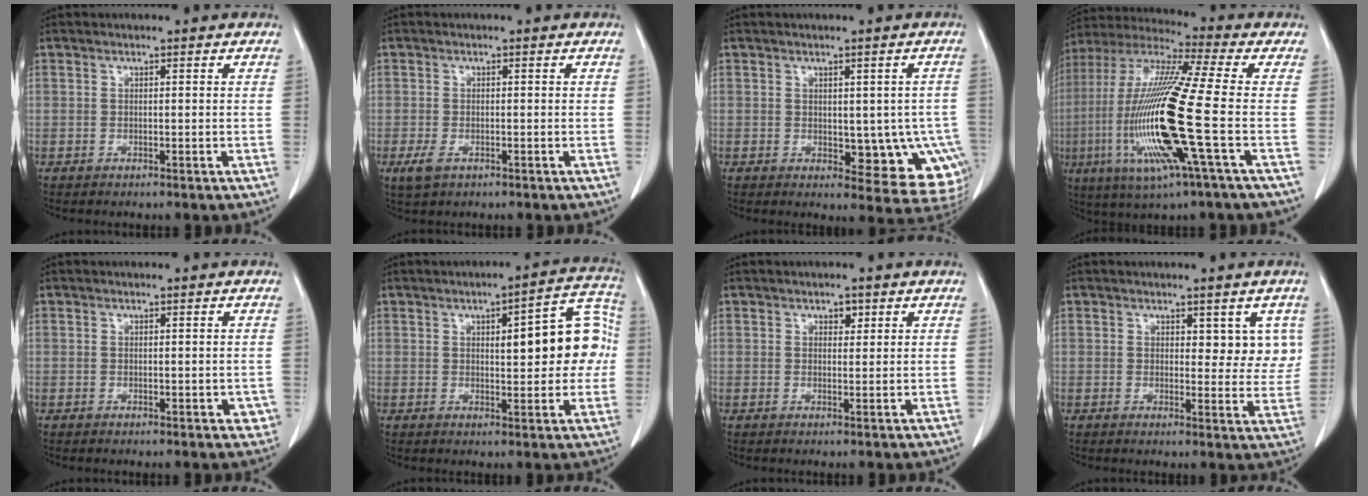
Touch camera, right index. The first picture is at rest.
{"total": 2.4, "force": [-1.1, 1.3, 1.7], "torque": [-0.042, -0.004, -0.012]}
{"total": 10.1, "force": [-2.1, 5.1, 8.5], "torque": [-0.070, 0.002, -0.017]}
{"total": 20.3, "force": [-4.3, 0.1, 19.9], "torque": [-0.431, -0.020, -0.093]}
{"total": 2.4, "force": [-0.6, 1.3, 1.9], "torque": [-0.009, 0.004, -0.003]}
{"total": 12.3, "force": [1.3, 3.9, 11.6], "torque": [-0.135, 0.036, 0.017]}
{"total": 1.4, "force": [0.8, 0.9, 0.8], "torque": [-0.008, -0.002, 0.010]}
{"total": 4.8, "force": [2.1, 2.6, 3.4], "torque": [-0.020, -0.002, 0.022]}